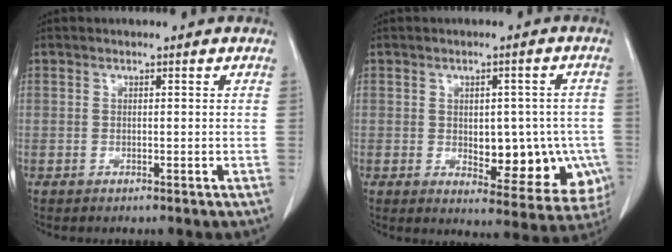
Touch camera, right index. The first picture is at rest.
{"total": 12.4, "force": [-2.2, 6.6, 10.3], "torque": [-0.120, 0.005, -0.011]}